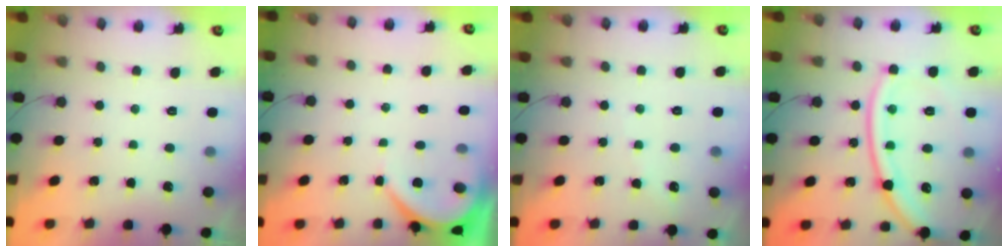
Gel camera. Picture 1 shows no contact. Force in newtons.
{"total": 3.9, "press": 3.9, "slide": 0.6}
{"total": 2.7, "press": 2.6, "slide": 0.5}
{"total": 17.2, "press": 17.1, "slide": 2.1}